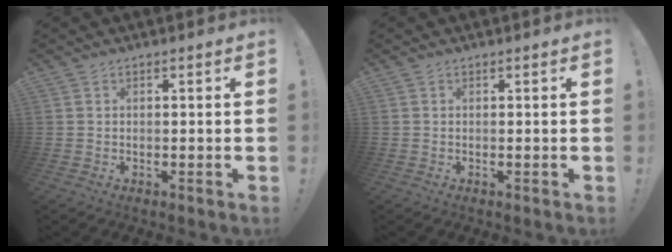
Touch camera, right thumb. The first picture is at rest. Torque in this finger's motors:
{"motor_torque": [0.00, 0.00, 0.13, -0.05, 0.03]}